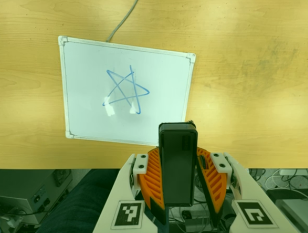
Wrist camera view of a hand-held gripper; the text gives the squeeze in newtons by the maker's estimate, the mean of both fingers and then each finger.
{"total": 6.0, "left": 5.5, "right": 6.6}